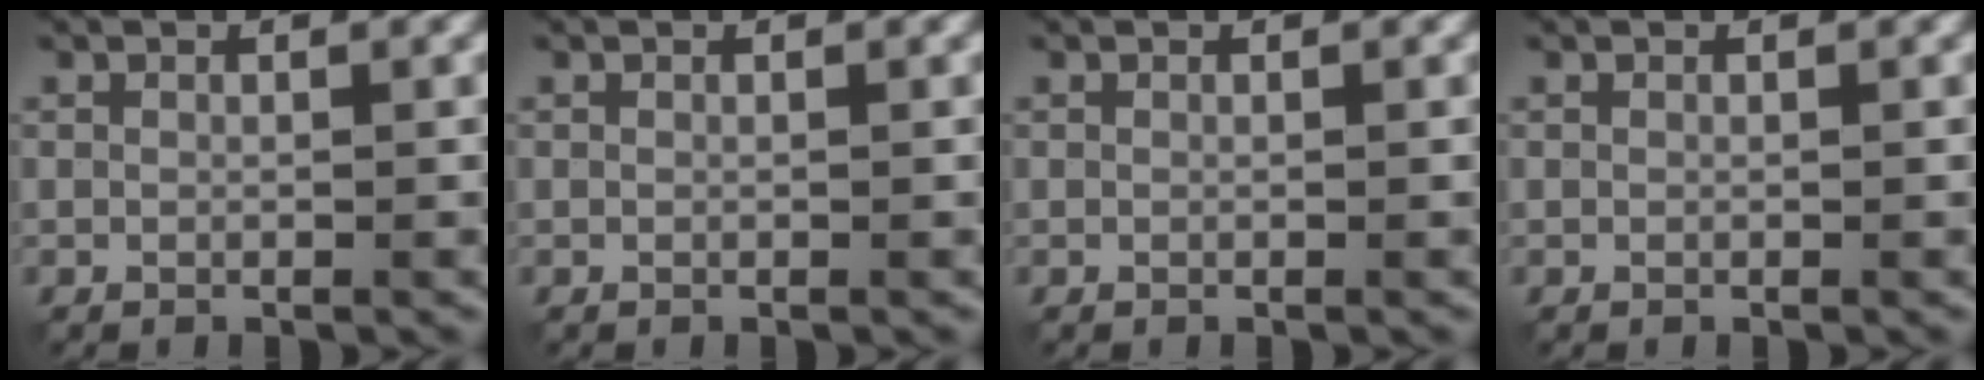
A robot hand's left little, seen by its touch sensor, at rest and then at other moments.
{"total": 0.0}
{"total": 0.0}
{"total": 0.0}